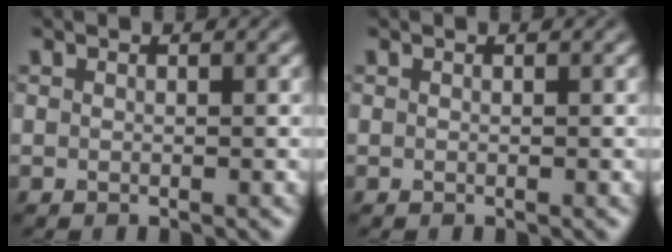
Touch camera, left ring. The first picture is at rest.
{"total": 0.0}